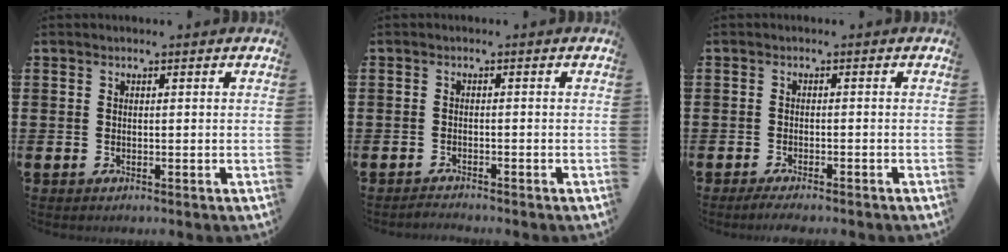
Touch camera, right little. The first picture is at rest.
{"total": 1.1, "force": [-1.1, -0.1, 0.0], "torque": [-0.003, 0.000, -0.021]}
{"total": 1.3, "force": [-1.1, 0.0, 0.6], "torque": [-0.010, 0.000, -0.022]}